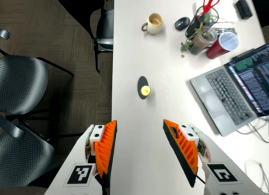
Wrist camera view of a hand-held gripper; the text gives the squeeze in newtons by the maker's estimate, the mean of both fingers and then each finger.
{"total": 0.0}